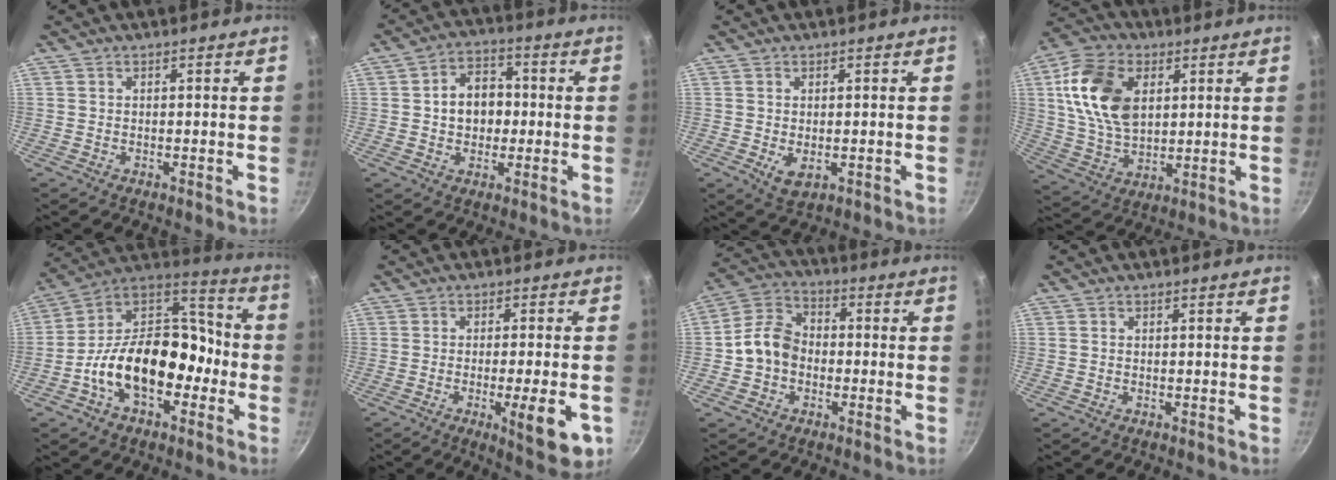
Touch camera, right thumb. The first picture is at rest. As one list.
[{"total": 8.7, "force": [0.0, 6.8, 5.5], "torque": [-0.050, 0.015, -0.007]}, {"total": 3.5, "force": [-0.5, 2.2, 2.7], "torque": [-0.046, -0.014, 0.000]}, {"total": 16.3, "force": [4.1, 10.8, 11.6], "torque": [-0.199, -0.007, 0.079]}, {"total": 21.0, "force": [-6.2, 13.5, 14.9], "torque": [-0.199, 0.079, -0.115]}, {"total": 10.6, "force": [-3.4, 2.4, 9.8], "torque": [-0.126, 0.001, -0.043]}, {"total": 5.0, "force": [-1.4, 3.1, 3.6], "torque": [-0.072, 0.028, -0.036]}, {"total": 0.0}]